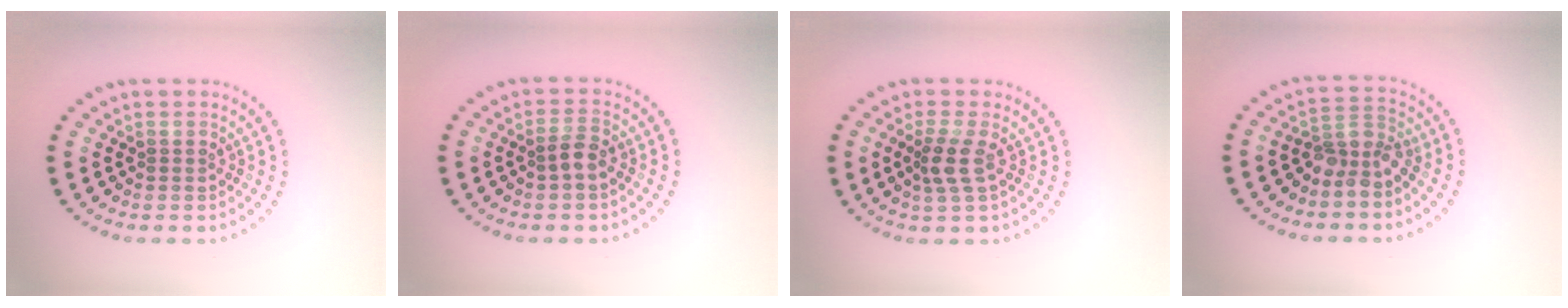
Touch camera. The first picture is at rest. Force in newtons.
{"total": 1.5, "press": 1.4, "slide": 0.5}
{"total": 2.3, "press": 1.9, "slide": 1.4}
{"total": 3.1, "press": 2.2, "slide": 2.2}